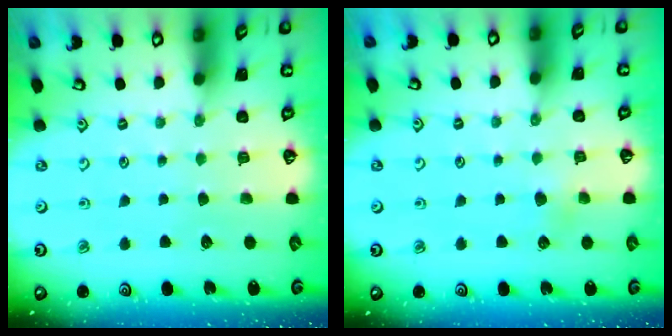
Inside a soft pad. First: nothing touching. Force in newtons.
{"total": 2.6, "press": 2.6, "slide": 0.5}